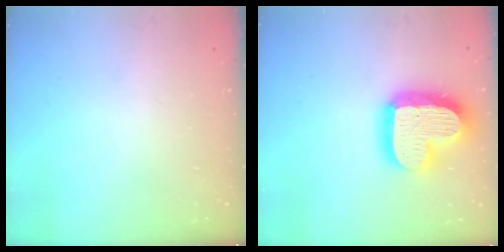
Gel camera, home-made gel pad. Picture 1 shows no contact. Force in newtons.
{"total": 22.4, "press": 22.4, "slide": 1.9}